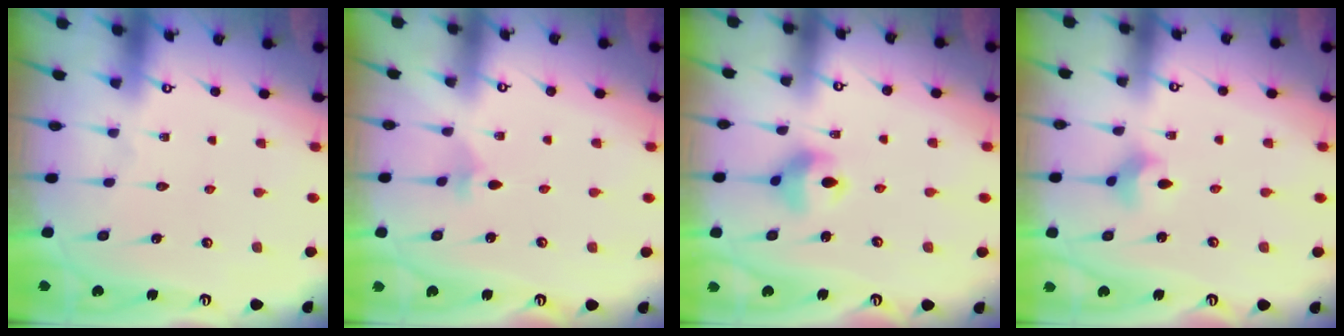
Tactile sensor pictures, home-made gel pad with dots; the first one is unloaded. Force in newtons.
{"total": 2.2, "press": 2.2, "slide": 0.6}
{"total": 9.2, "press": 8.6, "slide": 3.2}
{"total": 3.7, "press": 3.7, "slide": 0.3}